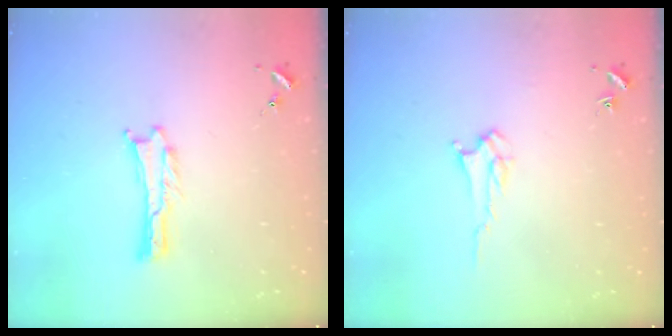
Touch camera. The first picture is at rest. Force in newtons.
{"total": 2.8, "press": 2.8, "slide": 0.4}